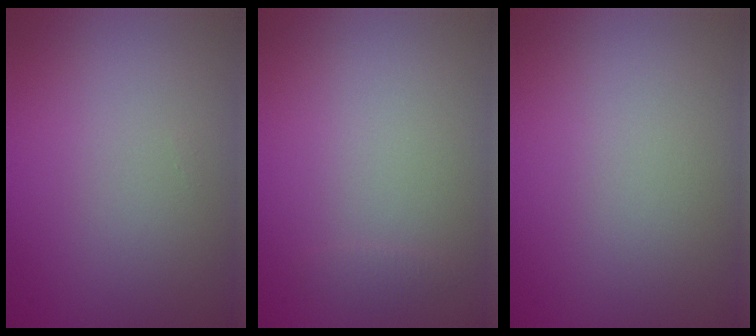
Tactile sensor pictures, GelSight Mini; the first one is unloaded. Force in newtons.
{"total": 0.6, "press": 0.6, "slide": 0.0}
{"total": 0.0}